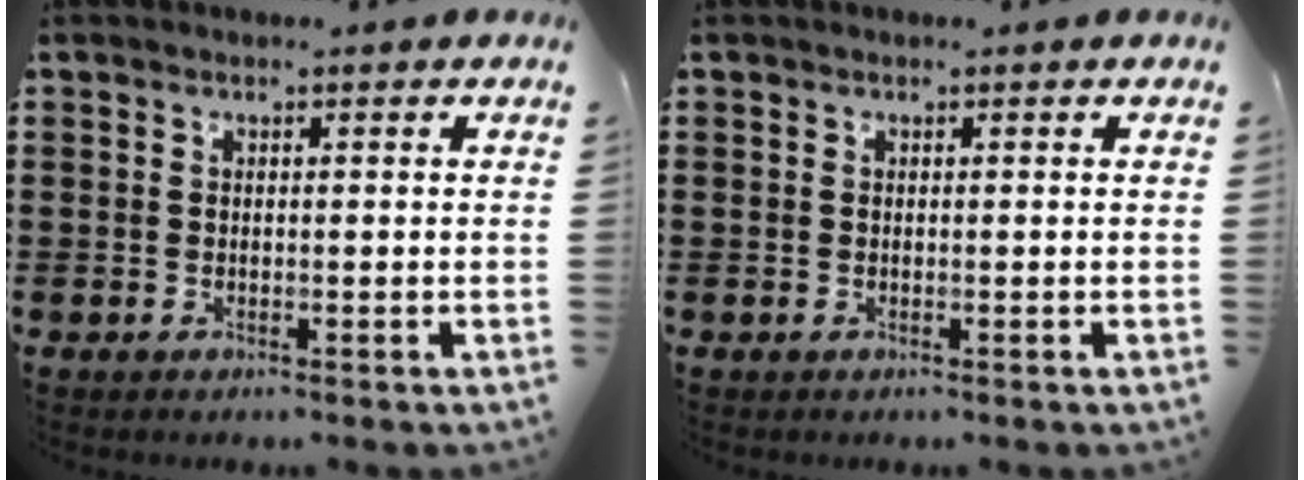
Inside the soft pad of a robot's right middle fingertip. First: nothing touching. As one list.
[{"total": 0.0}]